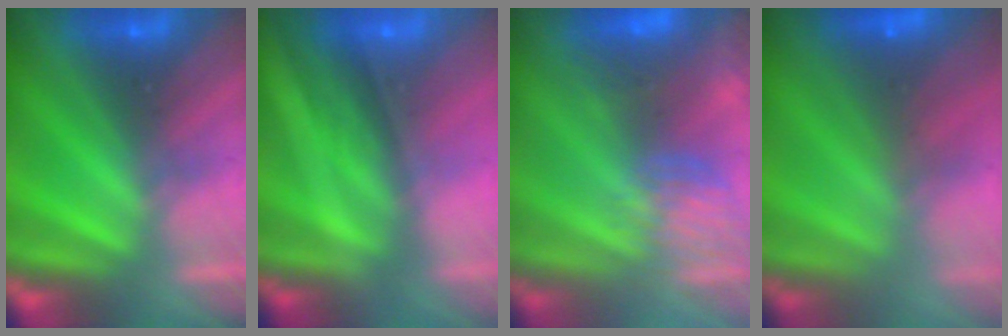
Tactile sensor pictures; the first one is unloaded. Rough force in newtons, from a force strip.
{"total": 2.1}
{"total": 5.0}
{"total": 5.7}